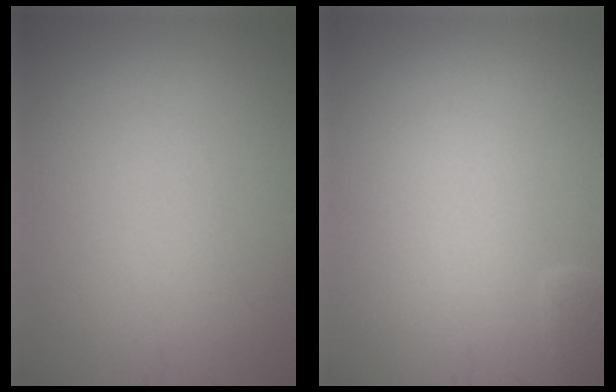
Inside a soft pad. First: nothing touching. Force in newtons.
{"total": 0.7, "press": 0.7, "slide": 0.1}